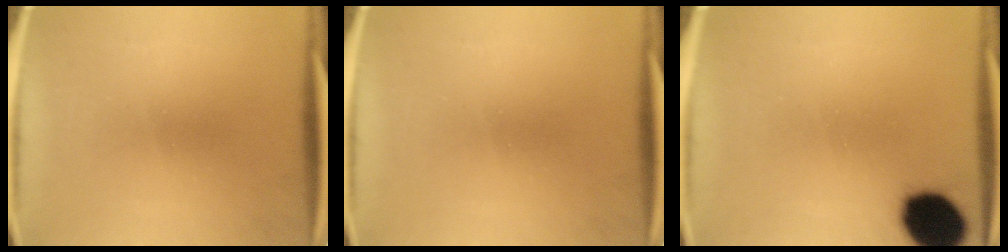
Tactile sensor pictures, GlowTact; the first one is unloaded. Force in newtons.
{"total": 0.0}
{"total": 14.3}